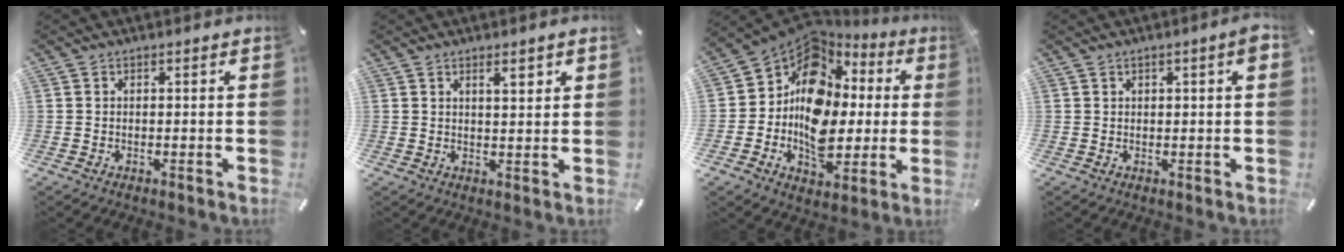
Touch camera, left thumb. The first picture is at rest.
{"total": 3.4, "force": [2.1, 1.2, 2.4], "torque": [-0.034, -0.005, 0.033]}
{"total": 15.1, "force": [0.2, 12.4, 8.7], "torque": [-0.166, -0.031, 0.004]}
{"total": 2.3, "force": [0.9, 0.8, 2.0], "torque": [-0.031, 0.001, 0.012]}